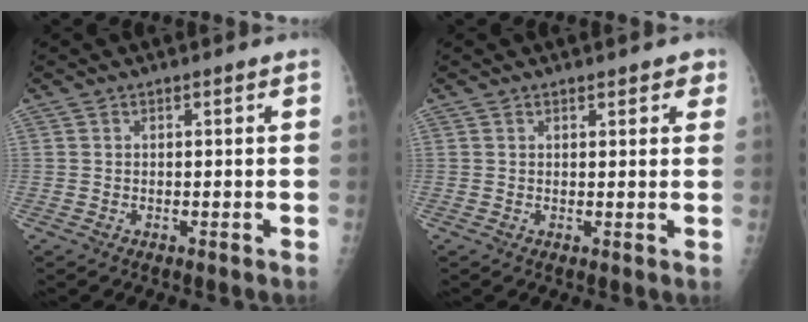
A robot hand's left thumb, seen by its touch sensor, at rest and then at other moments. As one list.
[{"total": 2.4, "force": [1.7, 1.2, 1.2], "torque": [0.007, -0.005, 0.017]}]